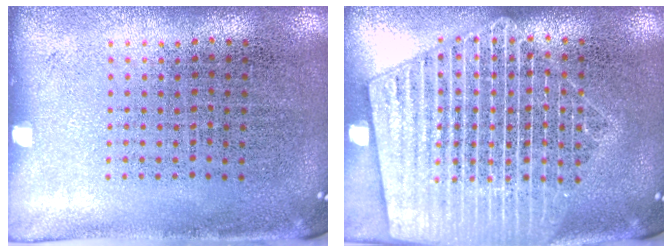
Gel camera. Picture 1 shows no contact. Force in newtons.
{"total": 3.9, "press": 3.8, "slide": 0.5}